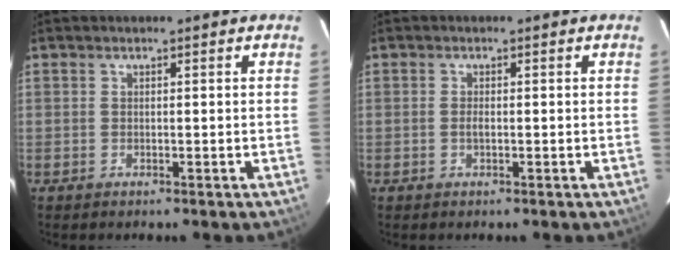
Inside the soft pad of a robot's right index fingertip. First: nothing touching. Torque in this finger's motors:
{"motor_torque": [0.38, -0.09, 0.09, 0.03]}